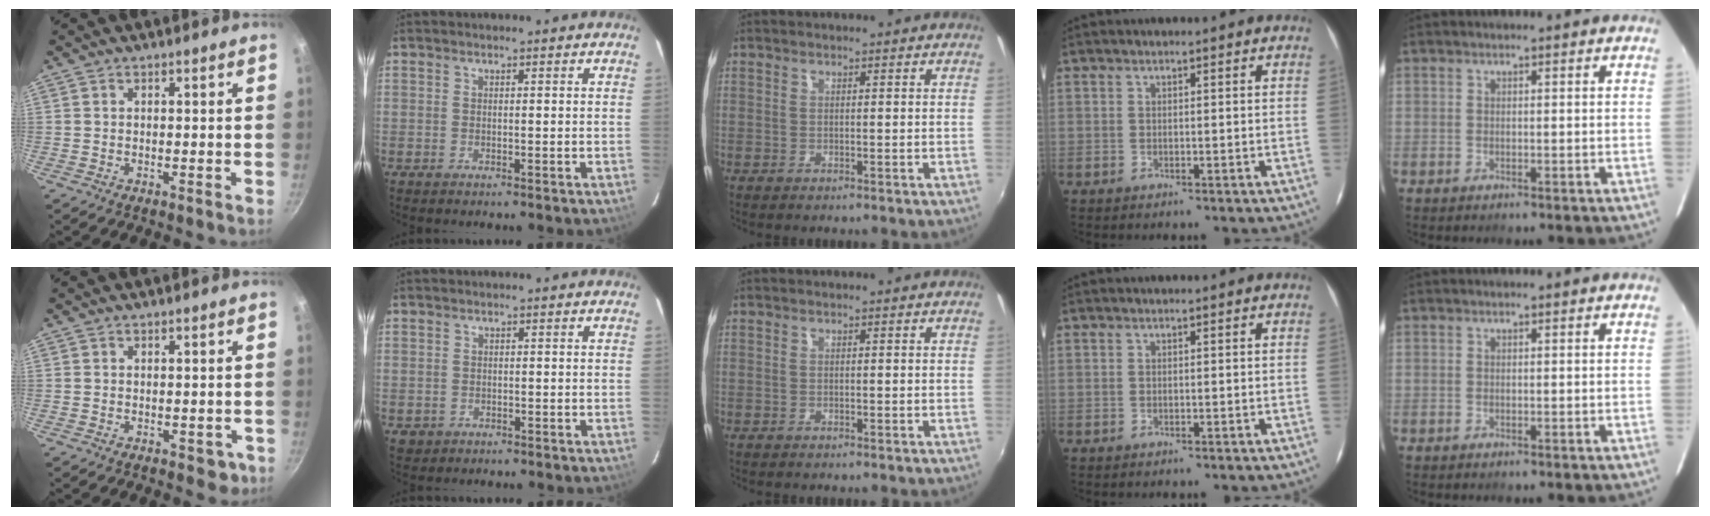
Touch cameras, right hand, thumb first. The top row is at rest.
{"thumb": {"total": 3.2, "force": [-1.2, 1.8, 2.2], "torque": [-0.012, 0.006, -0.009]}, "index": {"total": 2.0, "force": [-0.5, 1.9, 0.3], "torque": [-0.009, 0.000, -0.004]}}